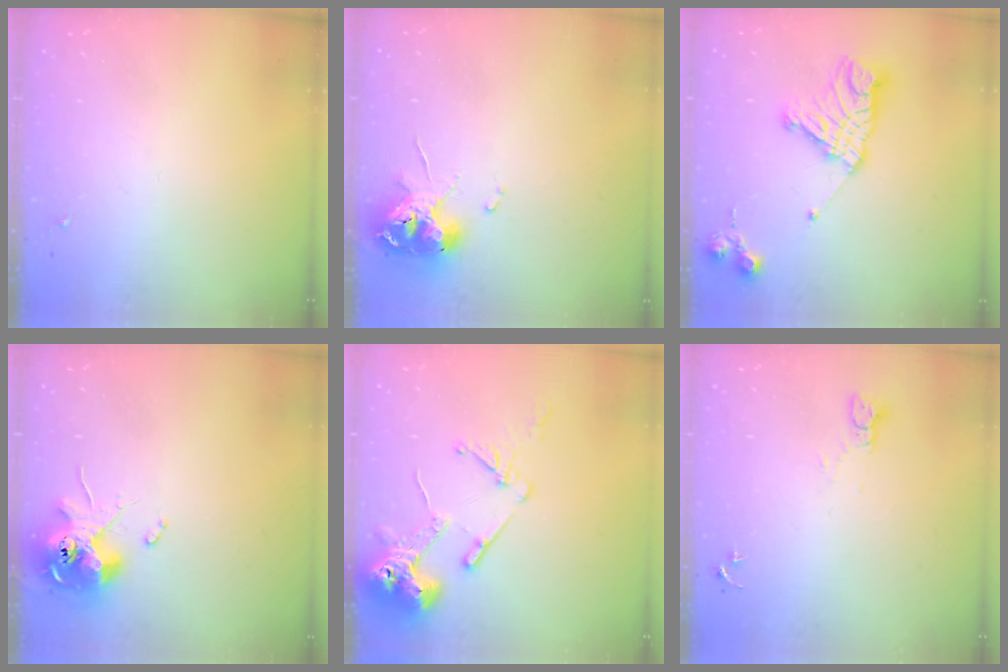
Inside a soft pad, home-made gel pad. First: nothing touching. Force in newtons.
{"total": 10.3, "press": 10.3, "slide": 1.3}
{"total": 16.2, "press": 16.1, "slide": 1.6}
{"total": 11.4, "press": 11.2, "slide": 1.6}
{"total": 14.1, "press": 13.9, "slide": 2.0}
{"total": 3.2, "press": 3.2, "slide": 0.4}